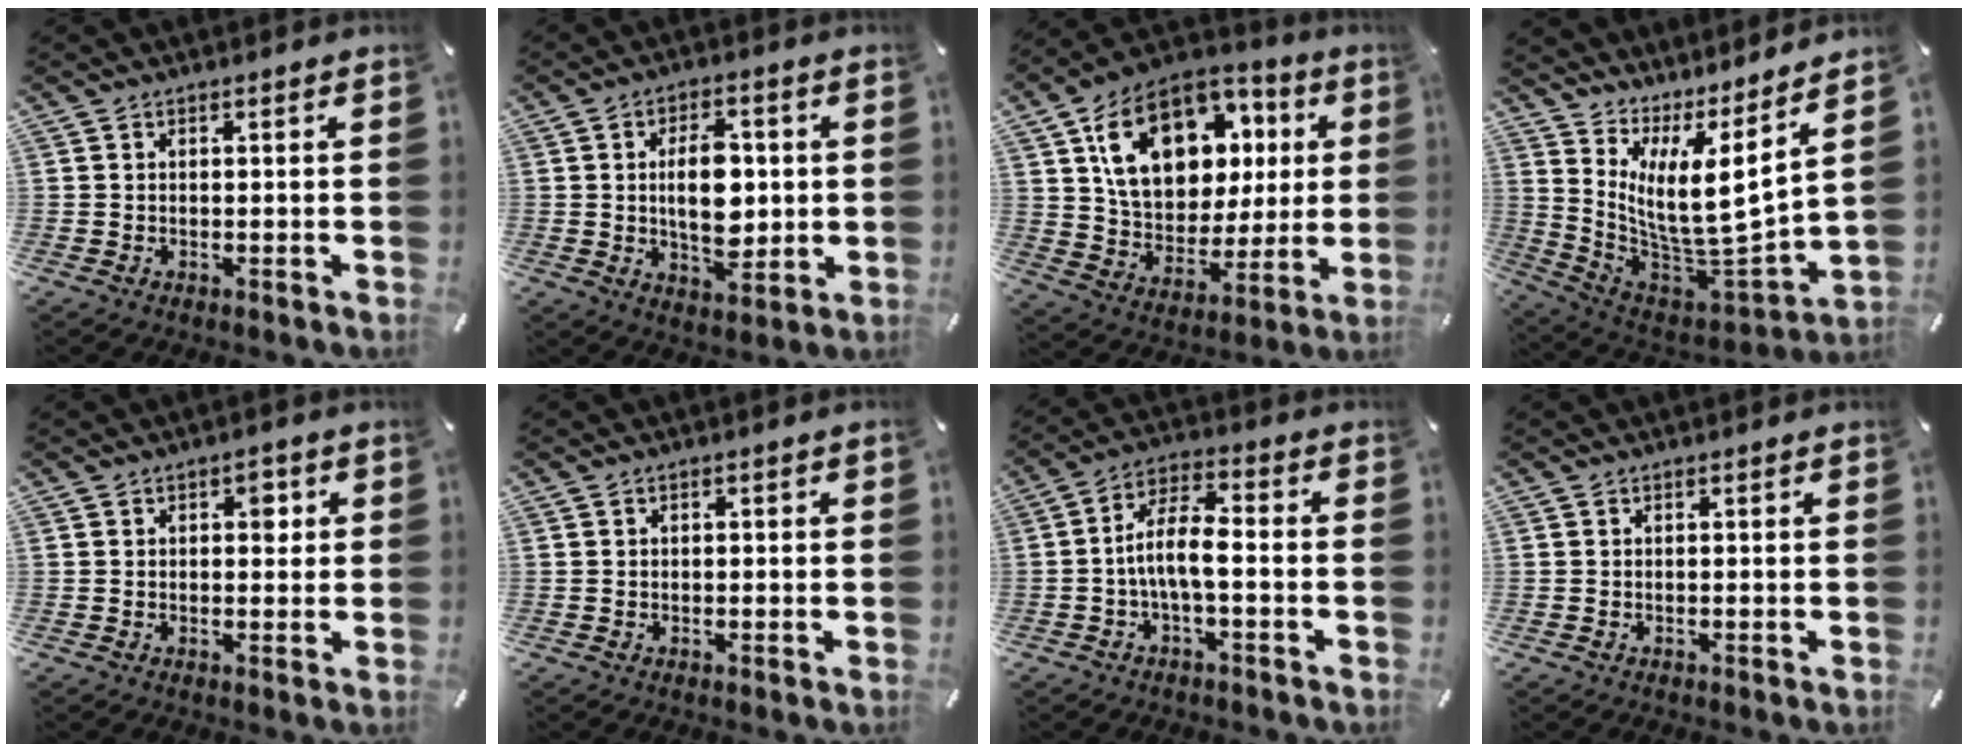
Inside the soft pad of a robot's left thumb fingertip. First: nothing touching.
{"total": 11.1, "force": [0.7, 6.5, 8.9], "torque": [-0.154, 0.001, 0.007]}
{"total": 19.8, "force": [8.2, 14.4, 10.8], "torque": [-0.179, -0.024, 0.156]}
{"total": 10.1, "force": [4.6, 2.0, 8.8], "torque": [-0.179, -0.096, 0.068]}
{"total": 3.2, "force": [0.9, 2.0, 2.3], "torque": [-0.017, -0.005, 0.007]}
{"total": 0.6, "force": [0.0, 0.4, 0.3], "torque": [-0.007, 0.003, 0.000]}
{"total": 9.3, "force": [-2.2, 3.7, 8.3], "torque": [-0.157, 0.013, -0.039]}
{"total": 0.0}